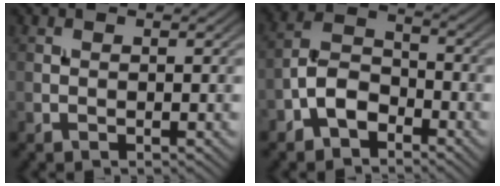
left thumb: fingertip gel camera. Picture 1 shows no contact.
{"total": 5.6, "force": [-3.3, 3.2, 3.2], "torque": [-0.059, 0.010, -0.080]}